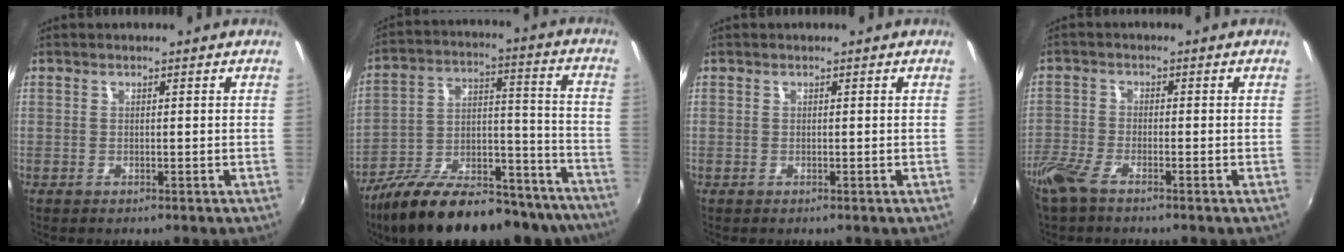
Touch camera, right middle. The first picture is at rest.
{"total": 27.2, "force": [-21.1, 9.7, 14.2], "torque": [-0.226, 0.013, -0.292]}
{"total": 0.0}
{"total": 5.8, "force": [-4.4, 1.6, 3.3], "torque": [-0.090, -0.012, -0.094]}